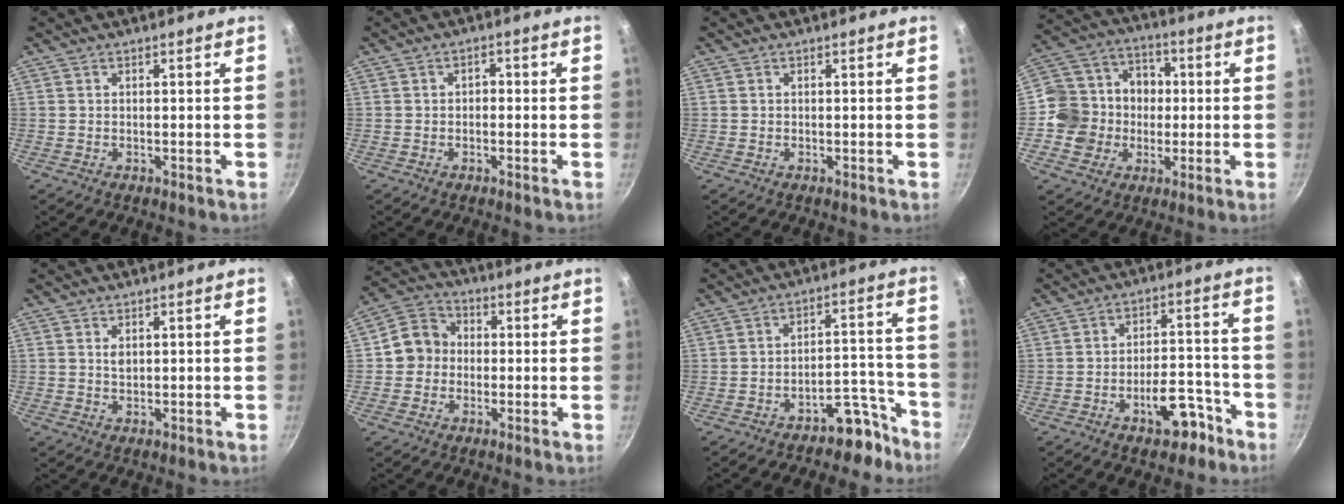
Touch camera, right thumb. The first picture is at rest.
{"total": 1.7, "force": [-0.1, 1.2, 1.2], "torque": [-0.008, 0.010, -0.006]}
{"total": 0.0}
{"total": 14.2, "force": [-1.4, 12.9, 5.6], "torque": [-0.072, 0.036, -0.027]}
{"total": 1.6, "force": [0.6, 1.0, 1.1], "torque": [-0.013, -0.004, 0.014]}
{"total": 8.1, "force": [-0.3, 7.4, 3.4], "torque": [-0.038, 0.028, -0.020]}
{"total": 7.1, "force": [-5.8, 3.1, 2.8], "torque": [-0.015, 0.090, -0.090]}
{"total": 8.2, "force": [-4.8, 4.0, 5.3], "torque": [-0.064, 0.052, -0.070]}